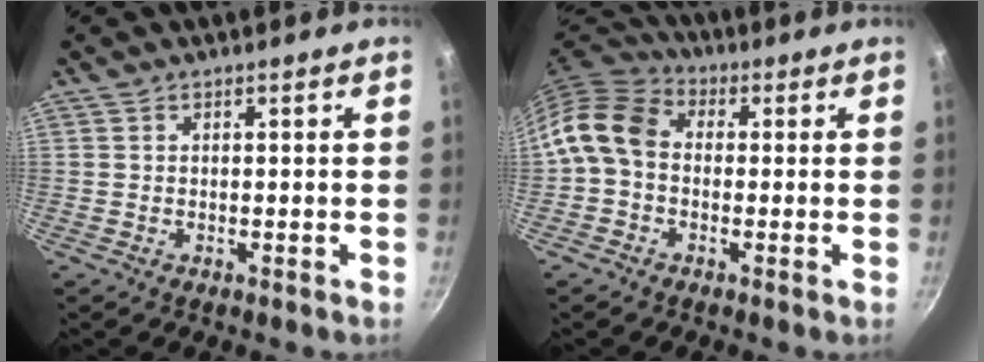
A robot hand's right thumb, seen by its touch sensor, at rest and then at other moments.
{"total": 9.4, "force": [-0.4, 7.2, 6.0], "torque": [-0.102, 0.031, -0.030]}